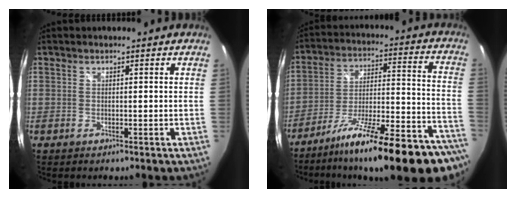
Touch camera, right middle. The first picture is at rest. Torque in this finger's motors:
{"motor_torque": [1.32, -0.82, 0.44, 0.21]}